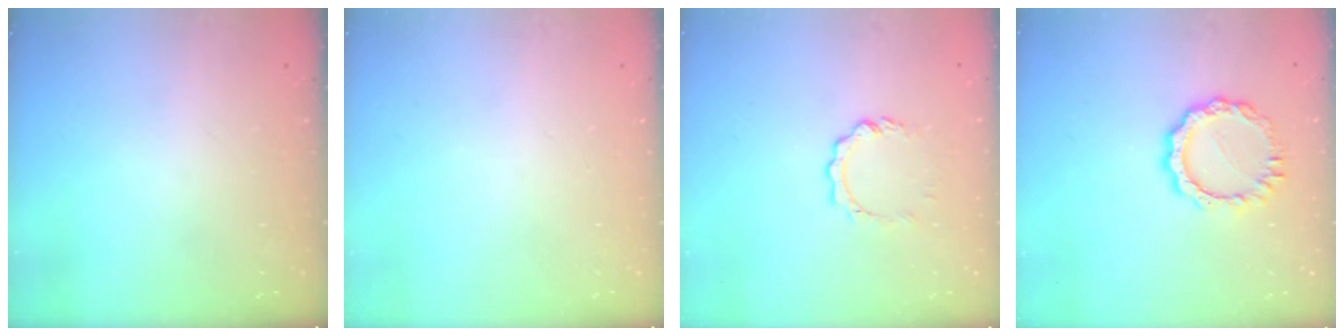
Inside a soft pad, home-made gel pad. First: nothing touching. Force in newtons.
{"total": 0.0}
{"total": 4.7, "press": 4.7, "slide": 0.4}
{"total": 8.8, "press": 8.8, "slide": 0.7}